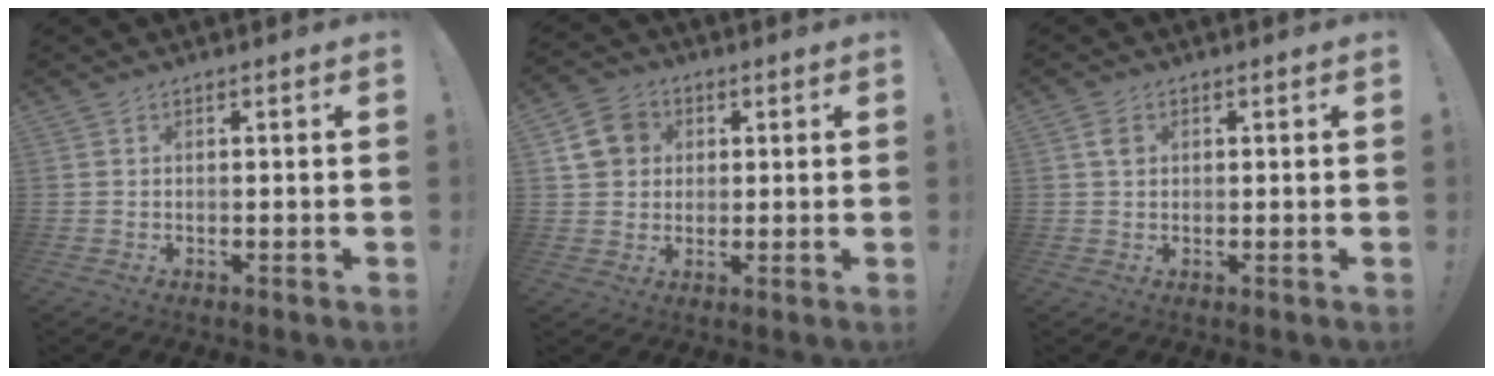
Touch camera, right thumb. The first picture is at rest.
{"total": 9.4, "force": [2.8, 8.2, 3.6], "torque": [-0.050, 0.000, 0.060]}
{"total": 2.7, "force": [0.9, 1.9, 1.7], "torque": [-0.017, -0.002, 0.015]}